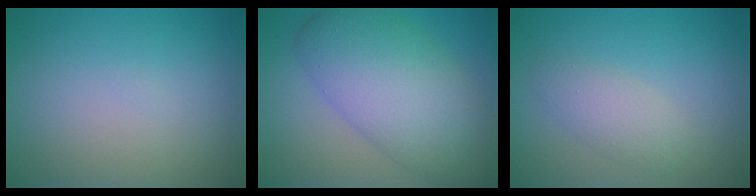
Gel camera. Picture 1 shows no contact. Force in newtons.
{"total": 9.3, "press": 9.3, "slide": 0.1}
{"total": 2.3, "press": 2.3, "slide": 0.1}